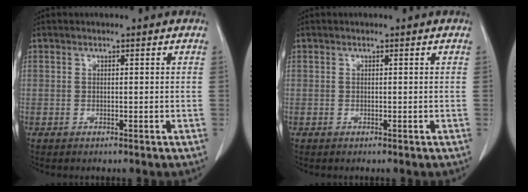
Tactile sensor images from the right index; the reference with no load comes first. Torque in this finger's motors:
{"motor_torque": [0.00, 0.00, 0.00, 0.00]}